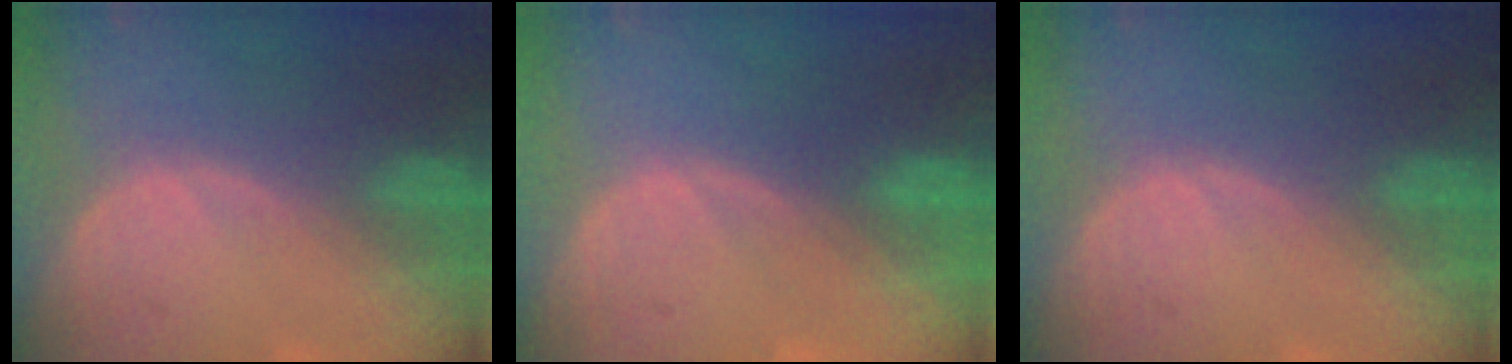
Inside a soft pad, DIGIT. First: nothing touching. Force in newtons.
{"total": 0.0}
{"total": 0.0}